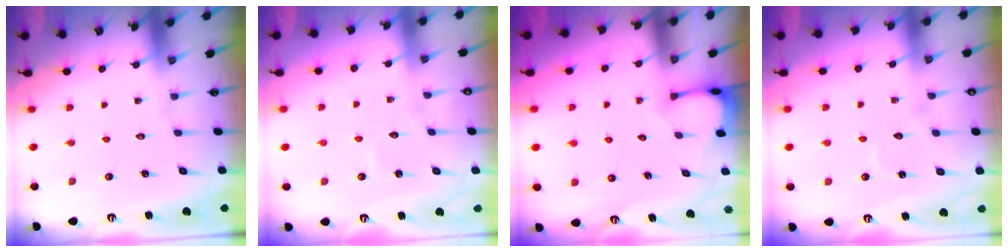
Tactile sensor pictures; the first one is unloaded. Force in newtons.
{"total": 4.5, "press": 4.5, "slide": 0.4}
{"total": 2.3, "press": 2.3, "slide": 0.4}
{"total": 4.7, "press": 4.6, "slide": 0.4}